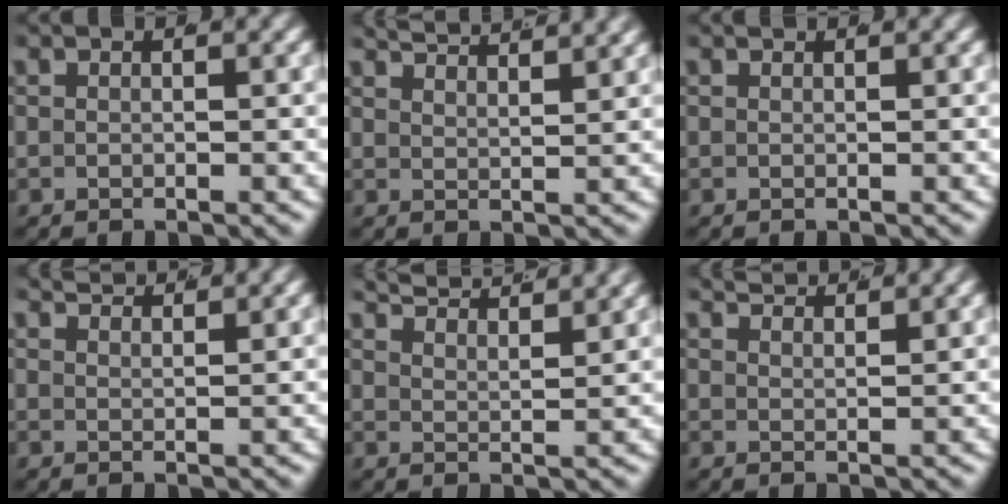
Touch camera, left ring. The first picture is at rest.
{"total": 4.5, "force": [4.2, 0.4, 1.7], "torque": [-0.031, 0.003, 0.071]}
{"total": 0.6, "force": [0.5, -0.2, 0.1], "torque": [0.005, 0.000, 0.010]}
{"total": 2.7, "force": [2.6, -0.1, 0.7], "torque": [-0.009, 0.002, 0.046]}
{"total": 6.1, "force": [5.5, 1.0, 2.5], "torque": [-0.042, 0.009, 0.090]}
{"total": 3.1, "force": [3.0, 0.0, 0.9], "torque": [-0.013, 0.002, 0.051]}